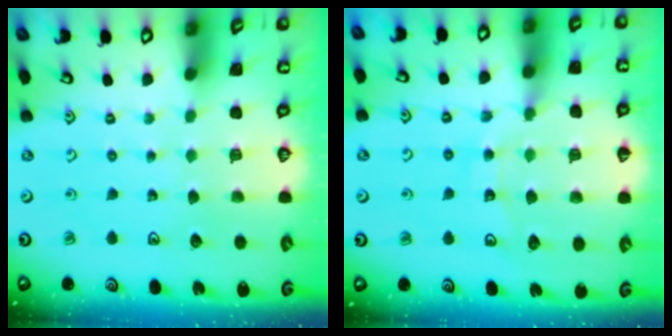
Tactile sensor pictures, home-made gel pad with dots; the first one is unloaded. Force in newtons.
{"total": 12.5, "press": 12.2, "slide": 3.0}